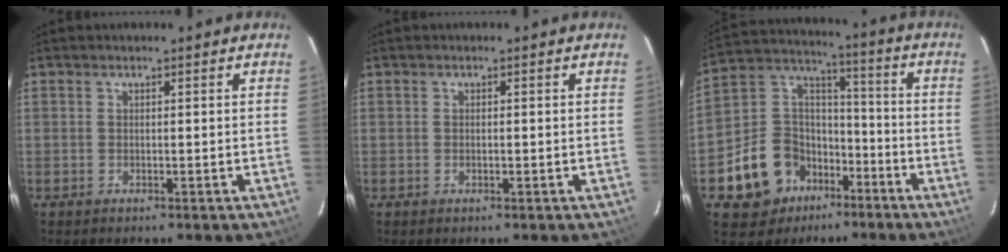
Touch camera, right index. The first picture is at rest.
{"total": 0.7, "force": [-0.1, 0.3, 0.6], "torque": [-0.011, 0.002, -0.001]}
{"total": 14.5, "force": [-7.8, 11.1, 5.2], "torque": [-0.130, 0.043, -0.111]}